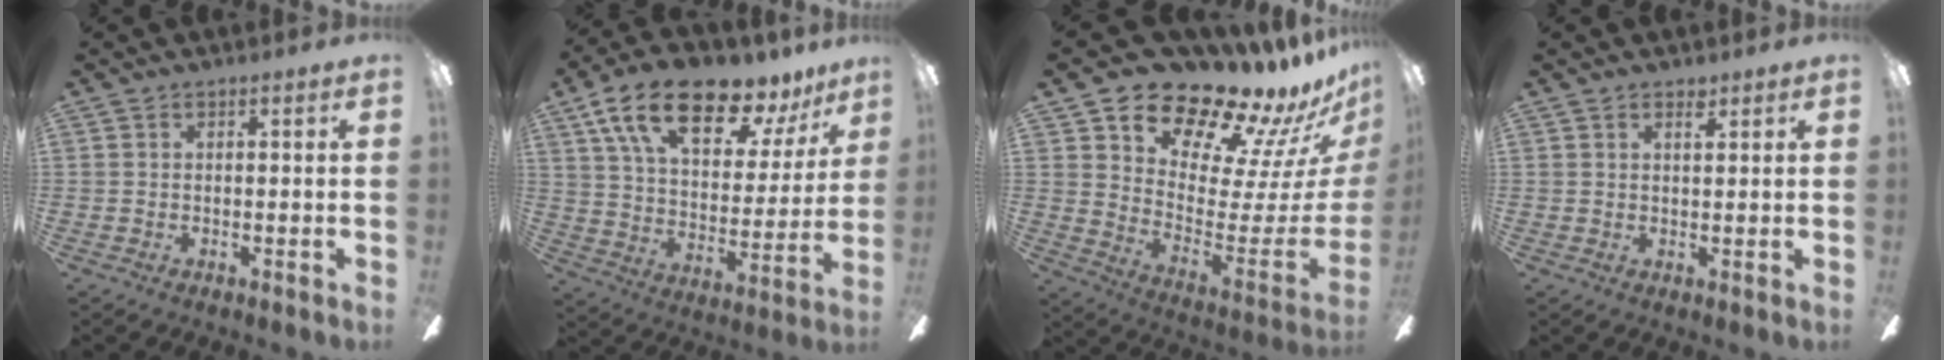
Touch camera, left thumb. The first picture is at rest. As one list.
[{"total": 20.2, "force": [13.7, 8.4, 12.2], "torque": [-0.210, -0.081, 0.236]}, {"total": 17.2, "force": [15.3, 5.2, 5.9], "torque": [-0.087, -0.145, 0.260]}, {"total": 1.8, "force": [1.4, 0.6, 1.0], "torque": [-0.006, -0.006, 0.022]}]